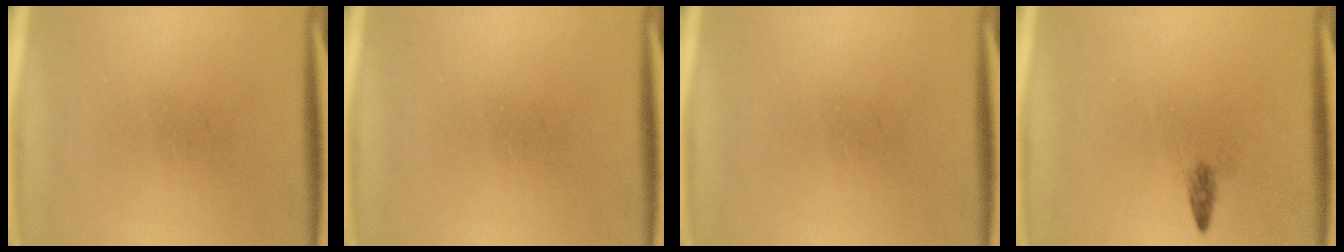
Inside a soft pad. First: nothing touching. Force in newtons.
{"total": 0.0}
{"total": 0.0}
{"total": 1.1}